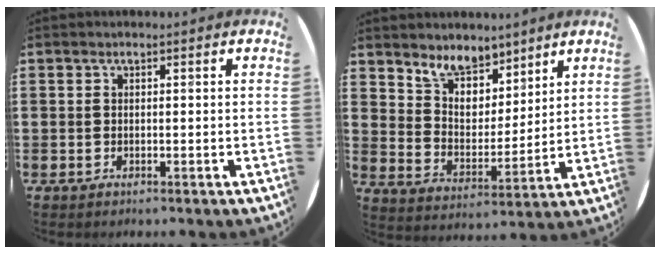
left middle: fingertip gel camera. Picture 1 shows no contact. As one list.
[{"total": 7.6, "force": [6.6, 3.4, 1.7], "torque": [-0.062, -0.025, 0.125]}]